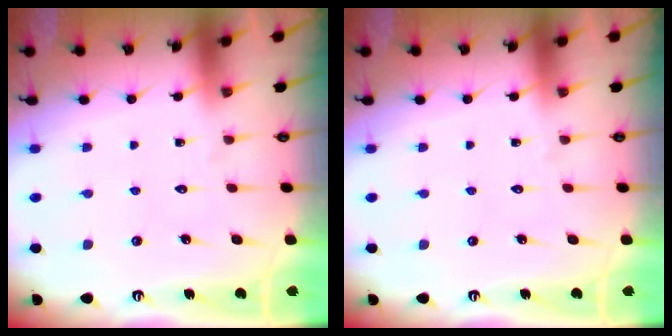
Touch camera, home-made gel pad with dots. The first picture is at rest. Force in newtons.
{"total": 0.0}